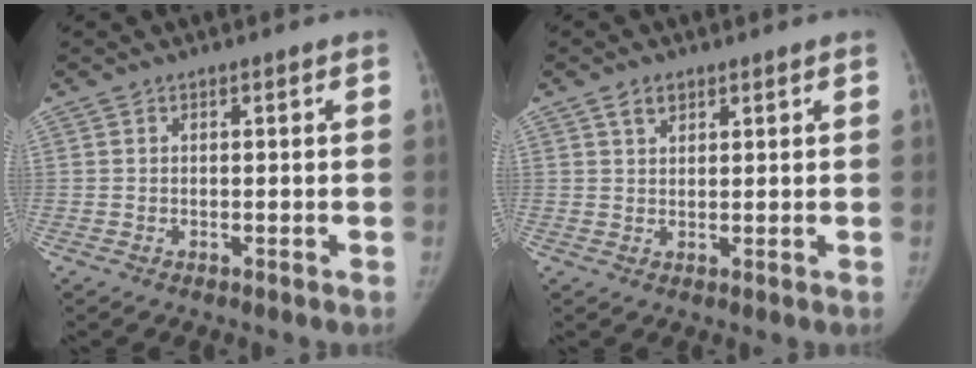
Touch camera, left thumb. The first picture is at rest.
{"total": 3.4, "force": [1.9, 2.0, 2.0], "torque": [-0.028, -0.005, 0.037]}